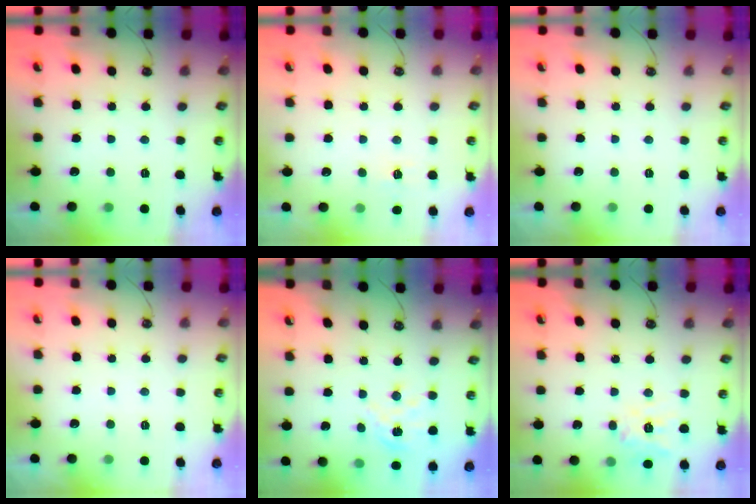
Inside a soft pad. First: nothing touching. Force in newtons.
{"total": 5.3, "press": 5.2, "slide": 0.5}
{"total": 0.0}
{"total": 0.0}
{"total": 7.5, "press": 7.4, "slide": 0.8}
{"total": 11.4, "press": 11.3, "slide": 1.3}